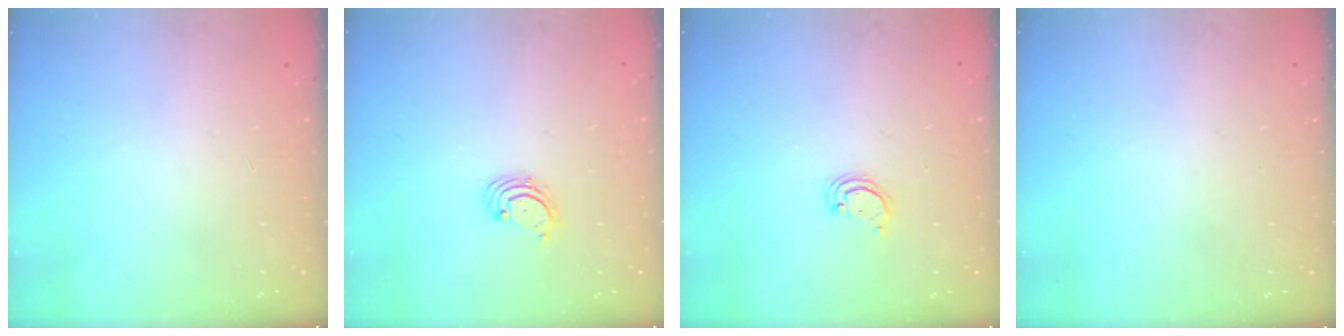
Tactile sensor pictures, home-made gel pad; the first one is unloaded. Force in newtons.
{"total": 1.6, "press": 1.6, "slide": 0.2}
{"total": 2.2, "press": 2.2, "slide": 0.2}
{"total": 0.0}